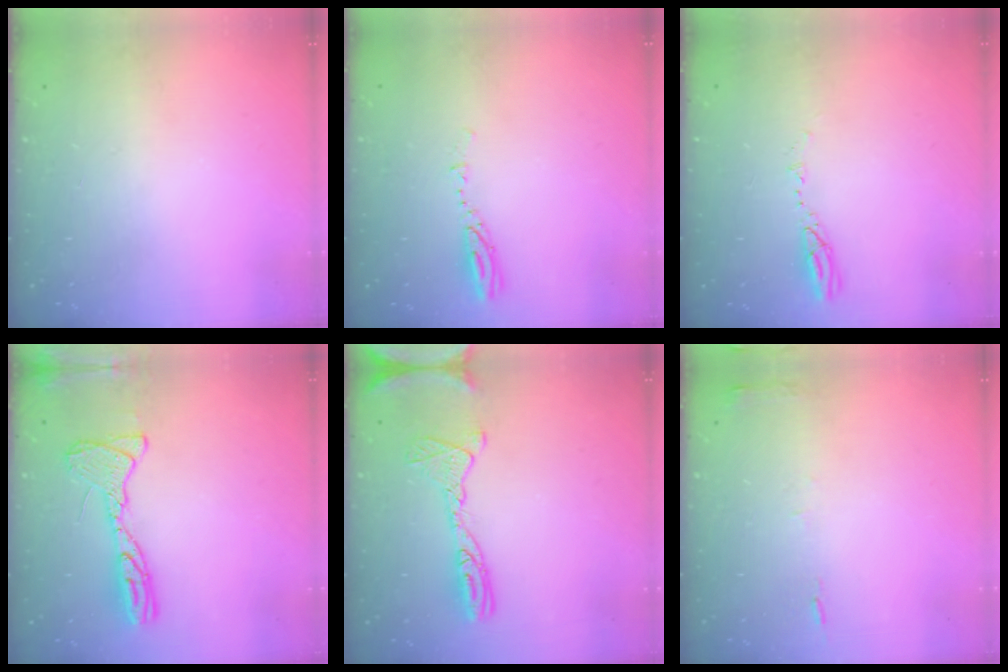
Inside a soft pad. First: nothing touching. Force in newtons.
{"total": 3.6, "press": 3.5, "slide": 0.5}
{"total": 5.2, "press": 5.2, "slide": 0.4}
{"total": 13.8, "press": 13.7, "slide": 1.3}
{"total": 12.9, "press": 12.8, "slide": 1.2}
{"total": 5.3, "press": 5.3, "slide": 0.6}